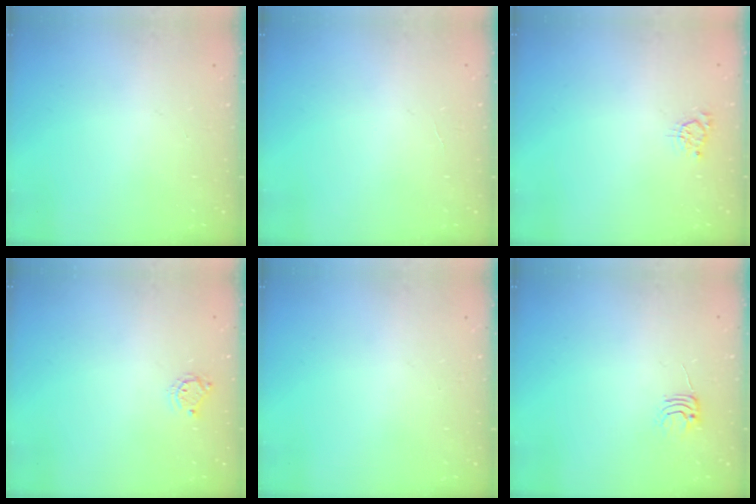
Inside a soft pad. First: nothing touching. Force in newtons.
{"total": 1.3, "press": 1.3, "slide": 0.1}
{"total": 2.9, "press": 2.9, "slide": 0.3}
{"total": 4.1, "press": 4.1, "slide": 0.3}
{"total": 0.0}
{"total": 4.7, "press": 4.7, "slide": 0.5}